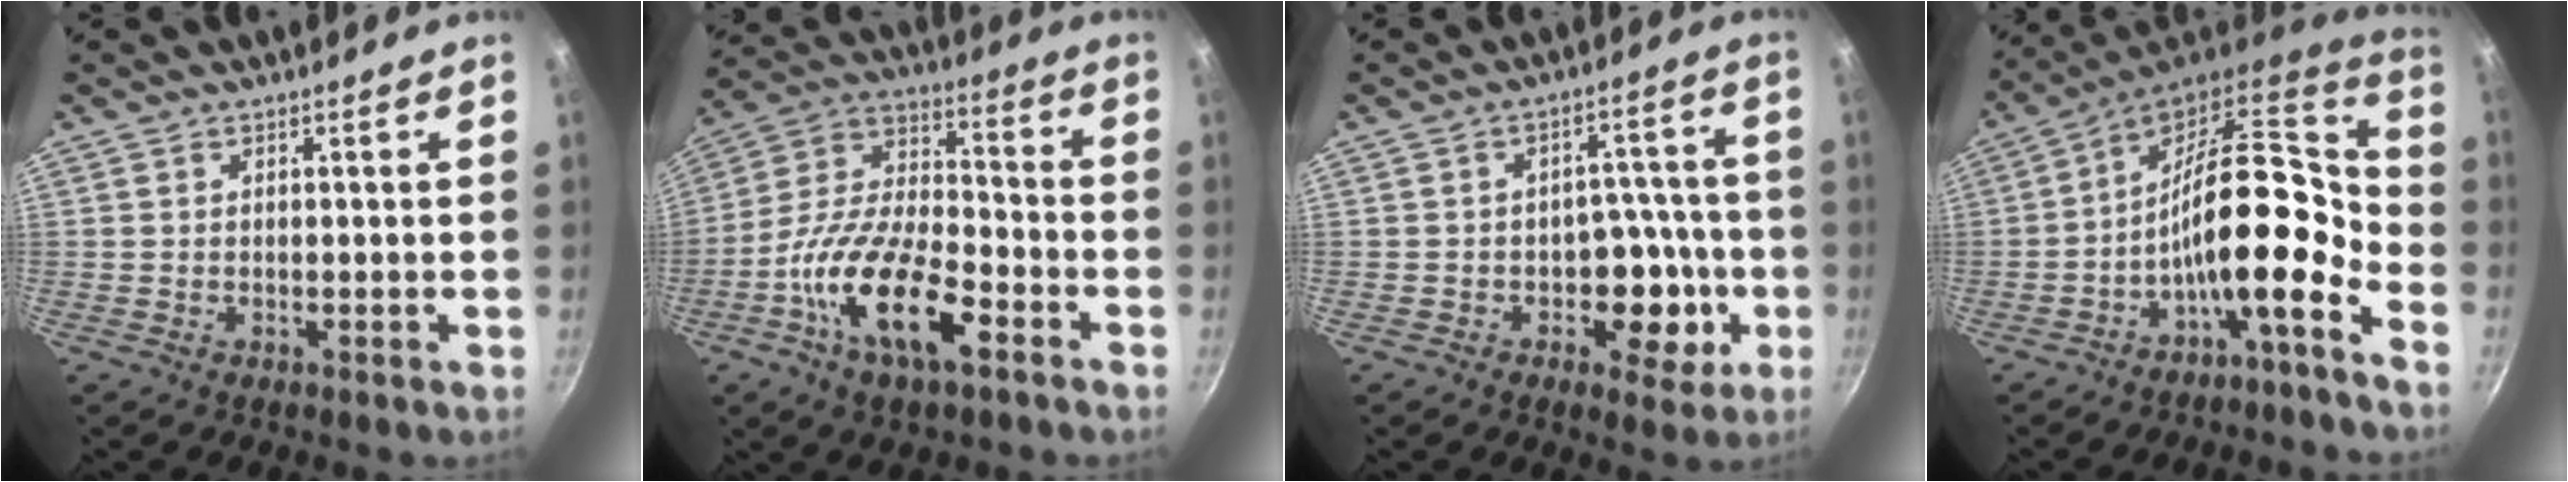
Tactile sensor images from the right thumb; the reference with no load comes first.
{"total": 18.4, "force": [-8.0, 7.8, 14.6], "torque": [-0.261, 0.043, -0.160]}
{"total": 9.9, "force": [-3.0, 7.0, 6.4], "torque": [-0.029, 0.026, -0.036]}
{"total": 17.0, "force": [-7.3, 6.2, 14.1], "torque": [-0.199, 0.078, -0.136]}